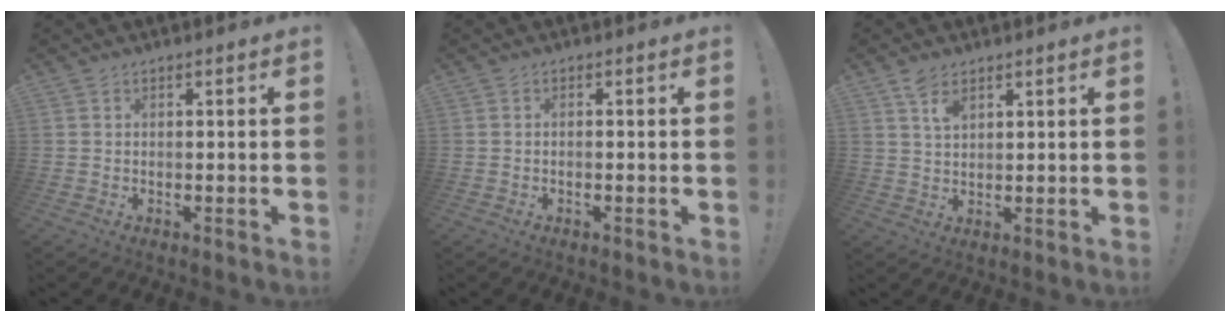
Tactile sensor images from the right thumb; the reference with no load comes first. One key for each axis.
{"total": 0.8, "fx": -0.7, "fy": -0.1, "fz": 0.4, "tx": -0.009, "ty": 0.000, "tz": -0.011}
{"total": 4.7, "fx": 2.9, "fy": 2.3, "fz": 2.9, "tx": -0.045, "ty": -0.011, "tz": 0.052}